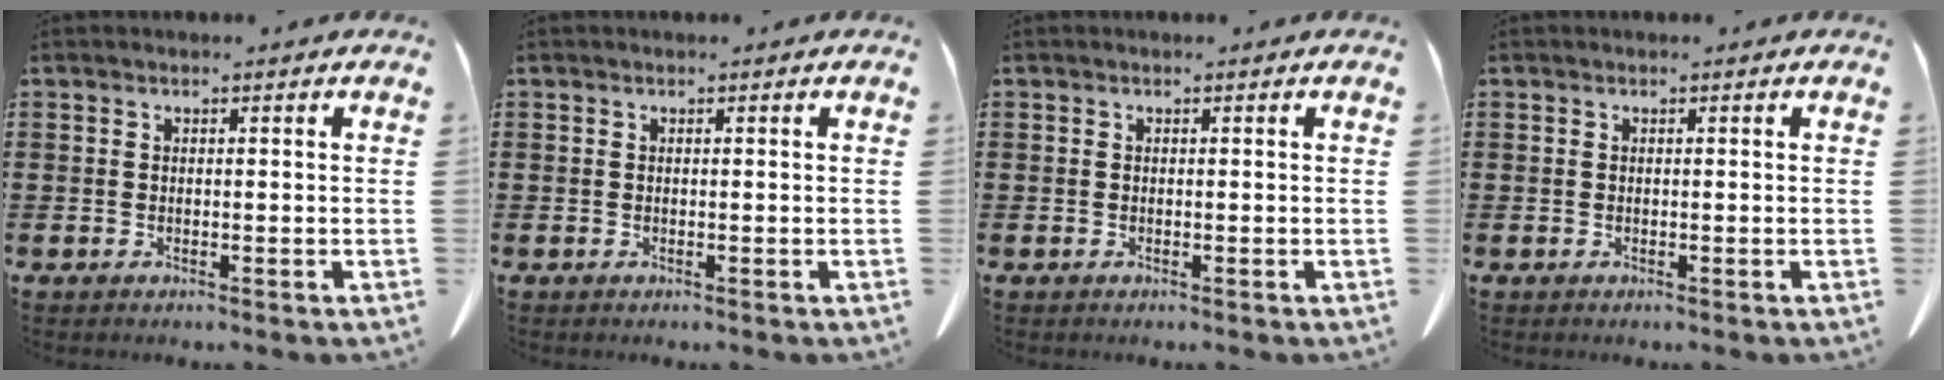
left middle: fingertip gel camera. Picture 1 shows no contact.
{"total": 0.0}
{"total": 0.0}
{"total": 0.0}